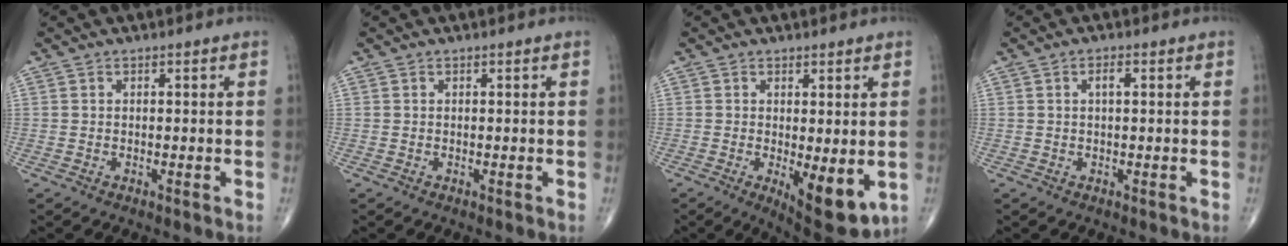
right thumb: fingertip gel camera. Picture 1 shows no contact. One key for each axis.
{"total": 0.0}
{"total": 9.3, "fx": -1.7, "fy": 3.4, "fz": 8.5, "tx": -0.109, "ty": -0.024, "tz": -0.015}
{"total": 1.8, "fx": 0.4, "fy": 0.6, "fz": 1.6, "tx": -0.031, "ty": 0.002, "tz": 0.005}